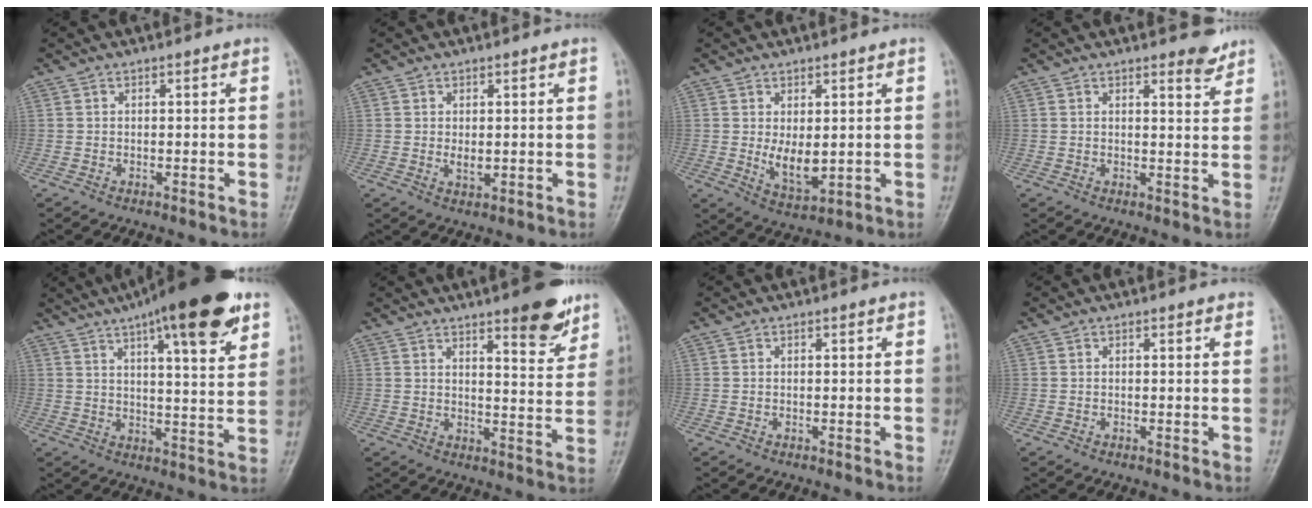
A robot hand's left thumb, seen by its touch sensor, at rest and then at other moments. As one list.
[{"total": 2.0, "force": [0.3, 1.0, 1.7], "torque": [-0.027, -0.006, 0.008]}, {"total": 6.1, "force": [0.4, 3.1, 5.3], "torque": [-0.078, -0.019, 0.021]}, {"total": 3.2, "force": [2.7, 1.0, 1.4], "torque": [-0.006, -0.022, 0.033]}, {"total": 19.3, "force": [11.3, 4.7, 14.9], "torque": [-0.202, -0.028, 0.164]}, {"total": 10.2, "force": [6.8, 2.7, 7.0], "torque": [-0.069, -0.041, 0.092]}, {"total": 0.0}, {"total": 0.7, "force": [0.6, 0.2, 0.3], "torque": [-0.002, 0.001, 0.001]}]